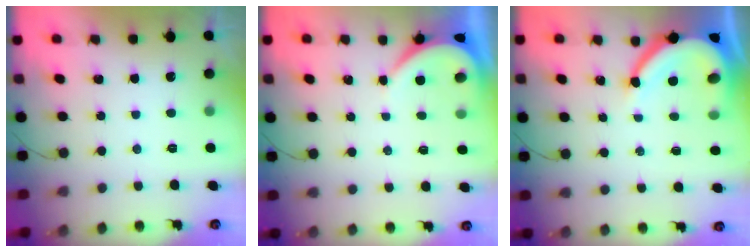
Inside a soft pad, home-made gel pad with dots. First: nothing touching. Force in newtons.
{"total": 4.0, "press": 3.9, "slide": 0.7}
{"total": 10.2, "press": 10.1, "slide": 1.1}